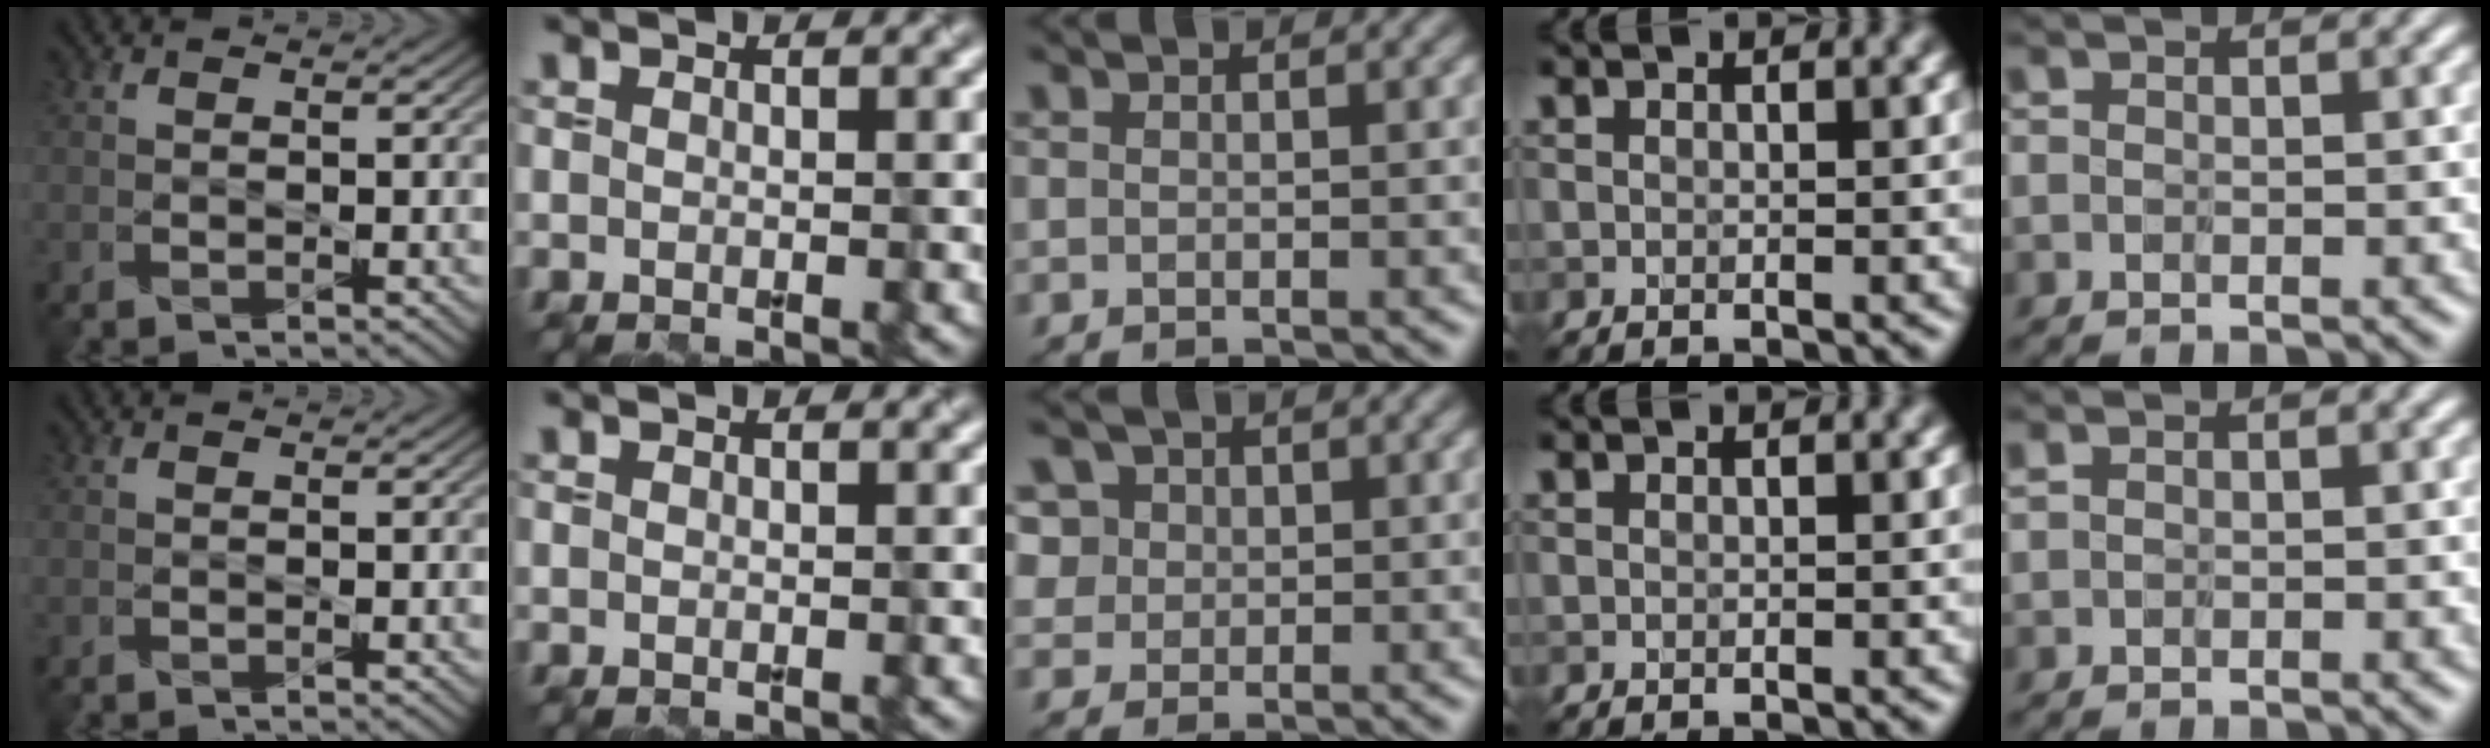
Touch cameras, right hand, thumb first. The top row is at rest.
{"middle": {"total": 4.9, "force": [2.4, 4.0, 1.6], "torque": [-0.041, 0.018, 0.029]}, "little": {"total": 0.6, "force": [0.1, -0.5, -0.2], "torque": [-0.003, -0.006, 0.013]}}